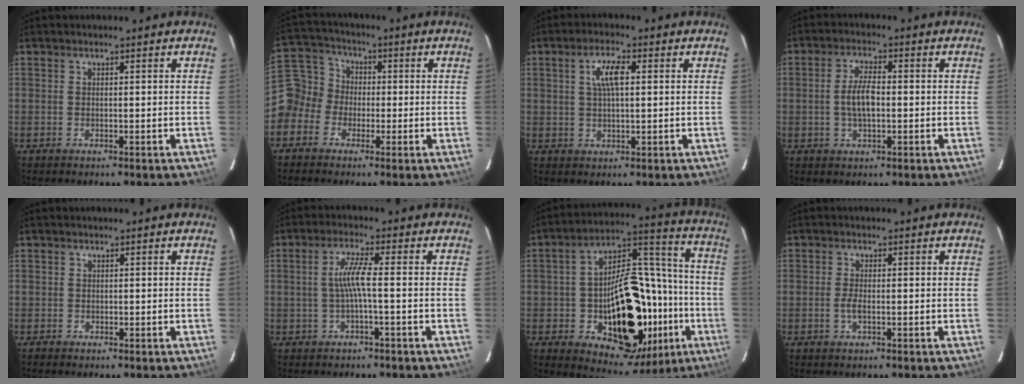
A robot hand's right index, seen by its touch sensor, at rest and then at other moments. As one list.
[{"total": 8.1, "force": [-3.1, 7.4, 1.5], "torque": [-0.039, 0.037, -0.077]}, {"total": 5.0, "force": [1.3, 1.8, 4.5], "torque": [-0.086, 0.010, 0.026]}, {"total": 5.4, "force": [-0.5, 2.1, 4.9], "torque": [-0.097, 0.004, -0.008]}, {"total": 0.7, "force": [-0.3, 0.6, -0.1], "torque": [-0.001, 0.004, -0.005]}, {"total": 4.2, "force": [-0.8, -0.5, 4.1], "torque": [-0.086, 0.002, -0.012]}, {"total": 26.4, "force": [-7.1, 16.3, 19.6], "torque": [-0.315, 0.042, -0.078]}, {"total": 2.0, "force": [-0.6, 0.5, 1.8], "torque": [-0.039, -0.002, -0.012]}]